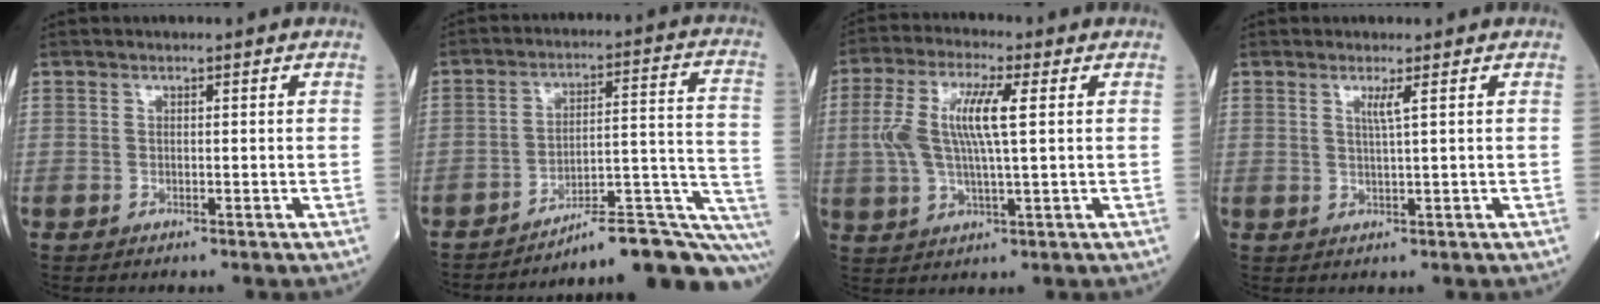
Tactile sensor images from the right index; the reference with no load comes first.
{"total": 19.1, "force": [-17.3, 0.1, 8.1], "torque": [-0.036, 0.044, -0.237]}
{"total": 9.3, "force": [1.5, 2.0, 9.0], "torque": [-0.201, 0.016, 0.029]}
{"total": 1.8, "force": [0.8, -0.5, 1.6], "torque": [-0.033, -0.006, 0.016]}